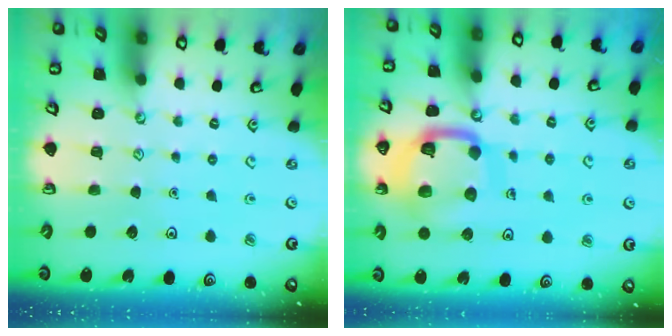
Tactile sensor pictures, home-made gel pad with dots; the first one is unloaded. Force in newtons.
{"total": 14.9, "press": 14.8, "slide": 1.5}